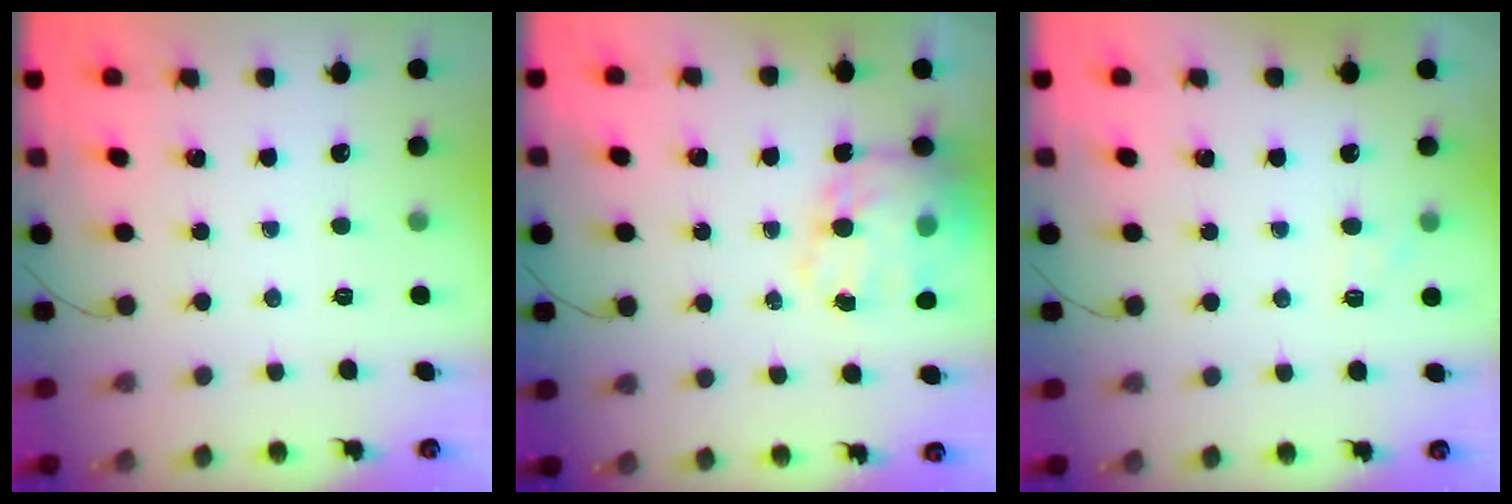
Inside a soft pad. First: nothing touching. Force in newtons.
{"total": 18.5, "press": 18.1, "slide": 4.0}
{"total": 4.7, "press": 4.4, "slide": 1.5}